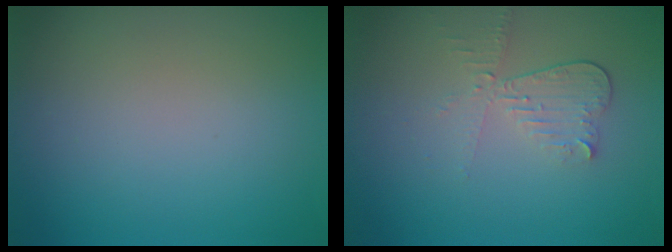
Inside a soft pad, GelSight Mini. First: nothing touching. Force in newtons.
{"total": 3.0, "press": 2.6, "slide": 1.5}